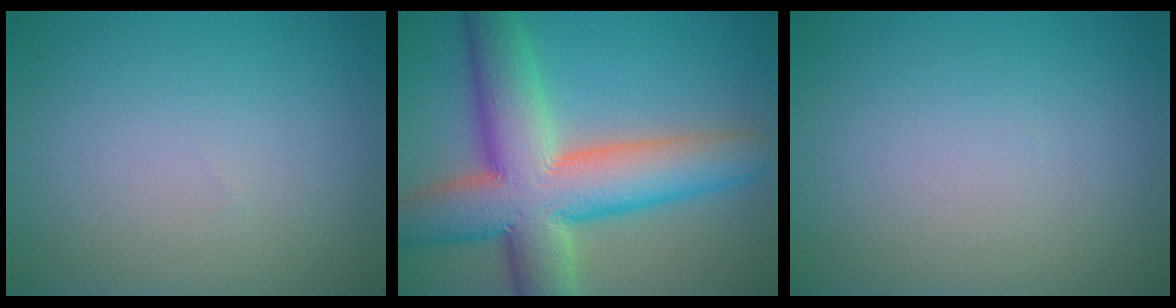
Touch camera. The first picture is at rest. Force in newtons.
{"total": 12.2, "press": 12.2, "slide": 0.6}
{"total": 0.0}